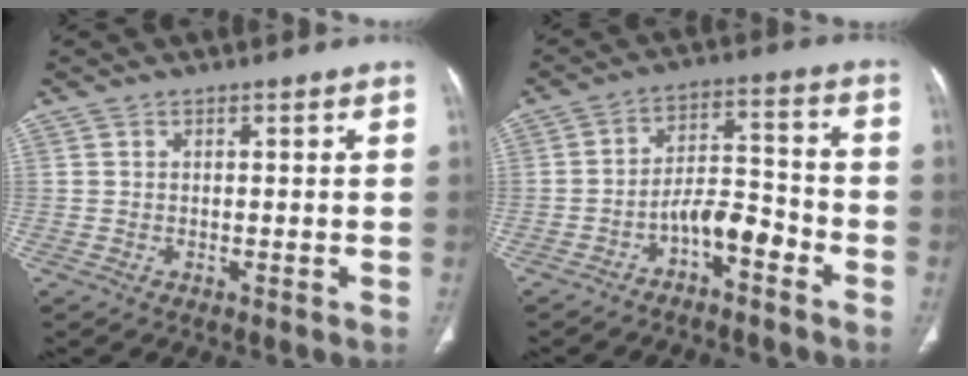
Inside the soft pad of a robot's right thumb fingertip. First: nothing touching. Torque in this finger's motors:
{"motor_torque": [3.08, 1.93, 0.24, -0.78, 0.01]}